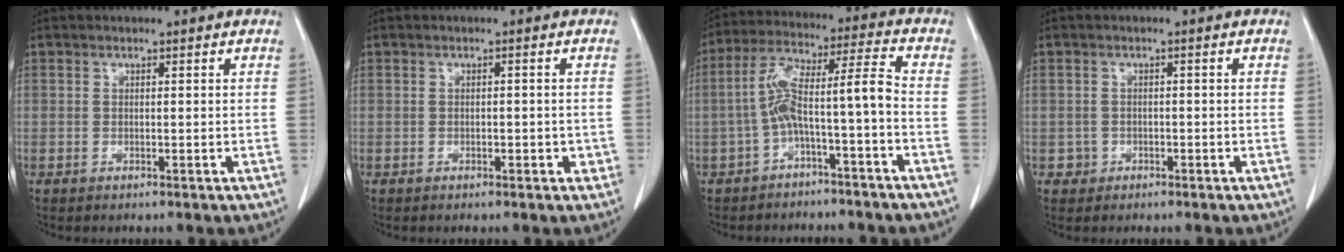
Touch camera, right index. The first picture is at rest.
{"total": 2.0, "force": [-0.6, 1.0, 1.6], "torque": [-0.018, 0.002, -0.007]}
{"total": 8.8, "force": [-2.9, 0.2, 8.3], "torque": [-0.154, 0.043, -0.051]}
{"total": 1.6, "force": [-0.7, 1.5, -0.1], "torque": [0.009, 0.008, -0.016]}